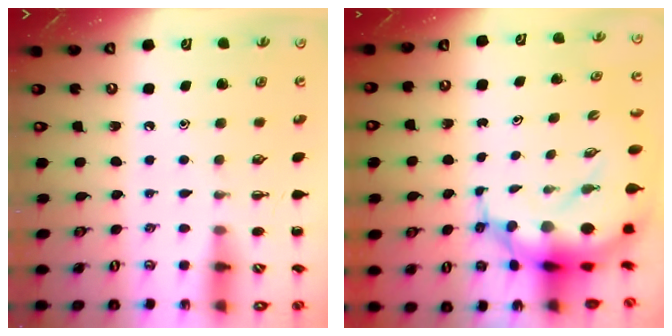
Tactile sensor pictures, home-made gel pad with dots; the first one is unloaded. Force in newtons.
{"total": 10.8, "press": 10.4, "slide": 2.8}